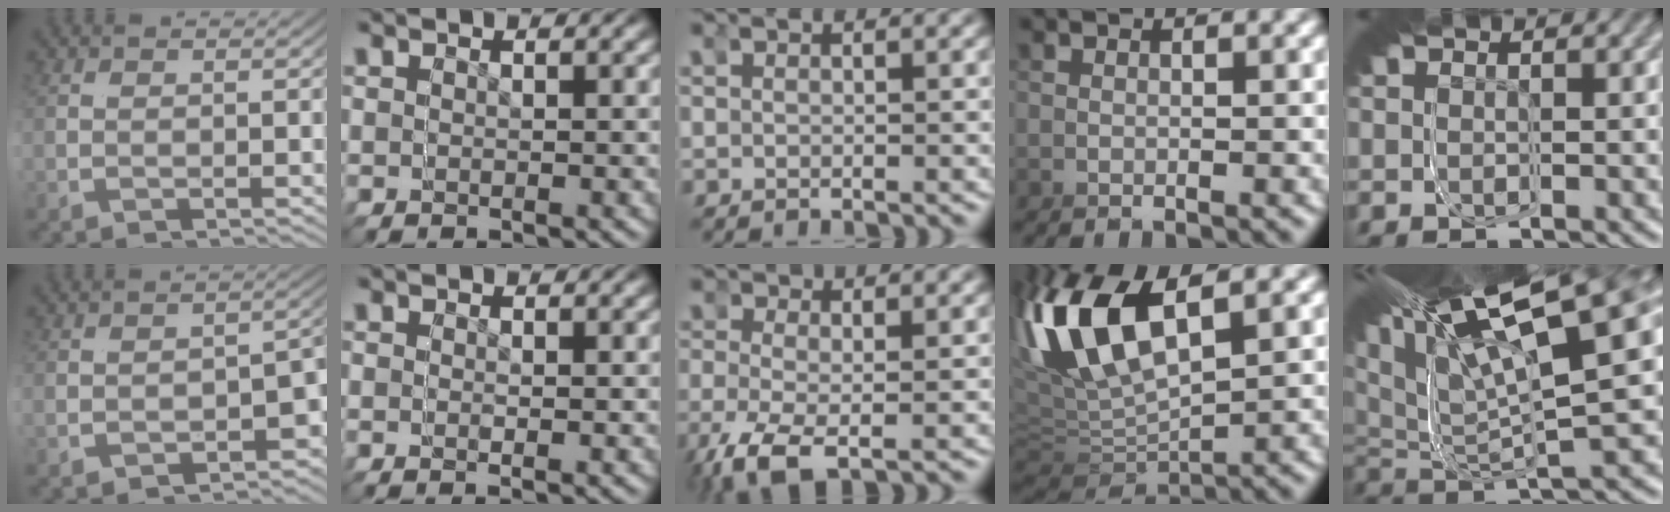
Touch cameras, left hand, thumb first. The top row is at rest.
{"thumb": {"total": 7.1, "force": [-2.5, 4.2, 5.2], "torque": [-0.076, -0.037, -0.021]}, "index": {"total": 1.0, "force": [0.0, -0.7, -0.7], "torque": [0.012, 0.004, -0.004]}, "middle": {"total": 5.1, "force": [-3.0, 2.4, 3.4], "torque": [-0.091, -0.039, -0.031]}, "ring": {"total": 6.6, "force": [2.5, 3.4, 5.1], "torque": [-0.173, 0.011, 0.030]}, "little": {"total": 14.5, "force": [3.9, 5.1, 12.9], "torque": [-0.185, 0.062, 0.039]}}